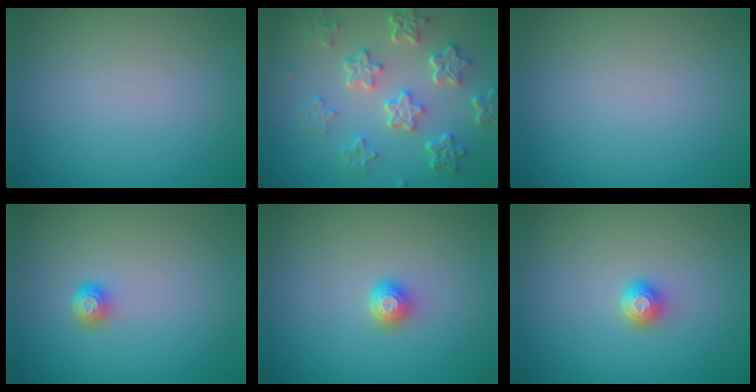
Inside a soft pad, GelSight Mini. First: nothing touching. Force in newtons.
{"total": 6.1, "press": 4.6, "slide": 4.0}
{"total": 0.0}
{"total": 1.5, "press": 1.1, "slide": 1.0}
{"total": 1.6, "press": 1.3, "slide": 0.9}
{"total": 1.6, "press": 1.3, "slide": 0.9}